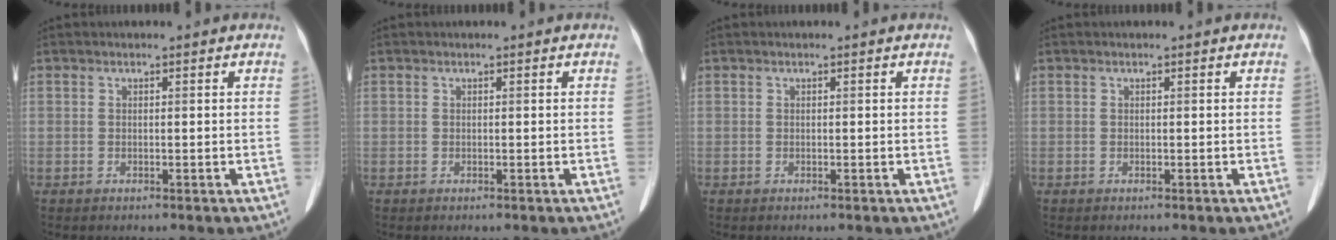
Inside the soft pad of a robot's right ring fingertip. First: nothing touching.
{"total": 0.0}
{"total": 0.0}
{"total": 0.0}